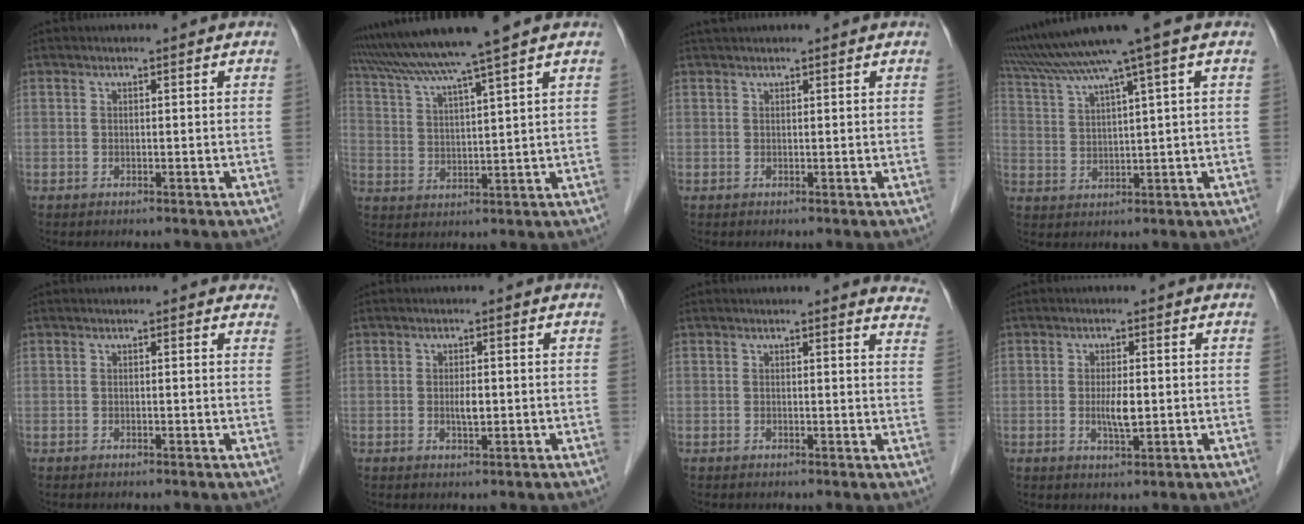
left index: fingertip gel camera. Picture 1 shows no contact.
{"total": 12.2, "force": [10.1, -2.3, 6.4], "torque": [-0.115, 0.012, 0.169]}
{"total": 1.5, "force": [1.4, 0.1, 0.5], "torque": [-0.008, 0.021, 0.030]}
{"total": 10.3, "force": [7.7, -2.3, 6.4], "torque": [-0.116, 0.024, 0.138]}
{"total": 3.4, "force": [2.9, 1.1, 1.2], "torque": [-0.003, 0.003, 0.015]}
{"total": 1.9, "force": [-0.1, 0.6, 1.8], "torque": [-0.036, 0.000, -0.001]}
{"total": 7.6, "force": [7.4, 0.9, 1.7], "torque": [0.011, -0.031, 0.043]}
{"total": 3.3, "force": [-0.2, 0.7, 3.2], "torque": [-0.062, -0.003, -0.001]}